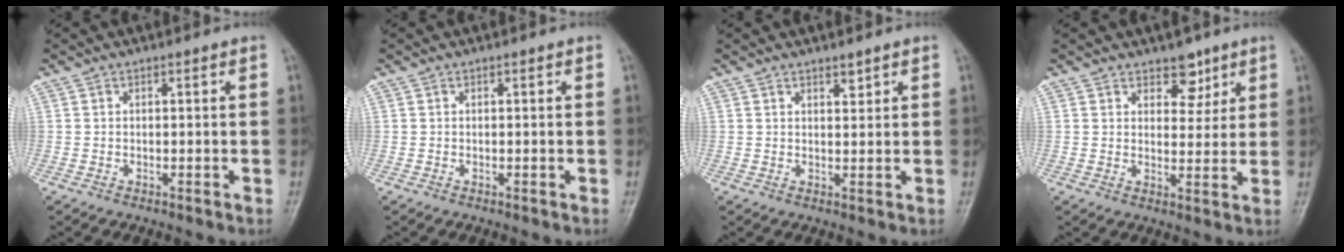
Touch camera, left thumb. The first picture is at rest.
{"total": 0.0}
{"total": 1.7, "force": [1.3, 0.6, 0.9], "torque": [-0.007, -0.010, 0.021]}
{"total": 4.9, "force": [3.3, 3.0, 2.1], "torque": [0.003, -0.020, 0.049]}